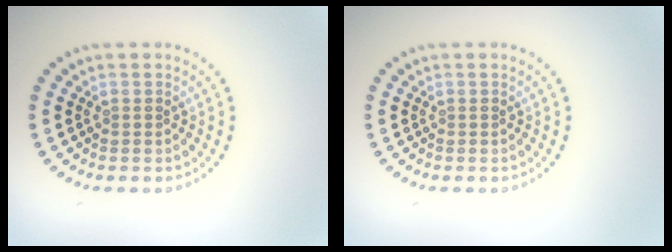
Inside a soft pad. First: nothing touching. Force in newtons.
{"total": 0.0}